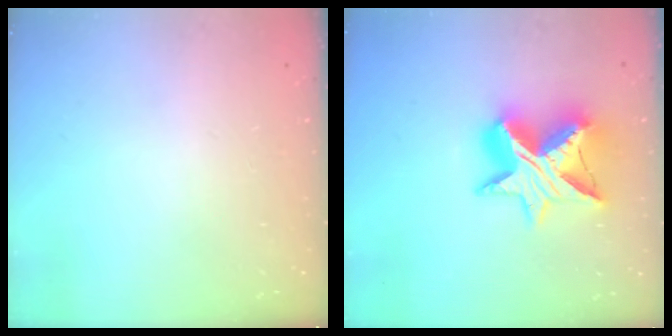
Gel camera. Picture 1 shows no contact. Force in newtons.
{"total": 16.8, "press": 16.8, "slide": 1.0}